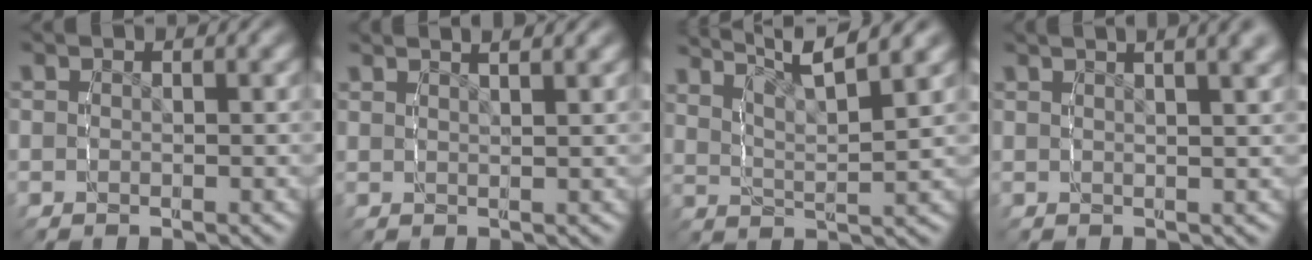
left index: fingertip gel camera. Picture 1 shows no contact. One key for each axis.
{"total": 2.4, "fx": 2.1, "fy": -0.6, "fz": 0.9, "tx": -0.009, "ty": 0.004, "tz": 0.036}
{"total": 7.3, "fx": 5.9, "fy": 1.2, "fz": 4.1, "tx": -0.064, "ty": 0.015, "tz": 0.089}
{"total": 5.0, "fx": 3.2, "fy": 0.7, "fz": 3.7, "tx": -0.037, "ty": 0.022, "tz": 0.044}